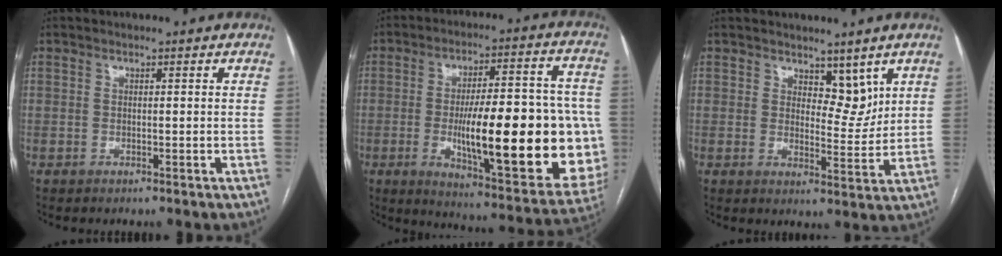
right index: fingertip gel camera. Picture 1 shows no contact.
{"total": 27.6, "force": [-4.2, 6.1, 26.6], "torque": [-0.315, 0.003, -0.045]}
{"total": 4.8, "force": [3.2, 2.5, 2.5], "torque": [-0.027, -0.008, 0.053]}